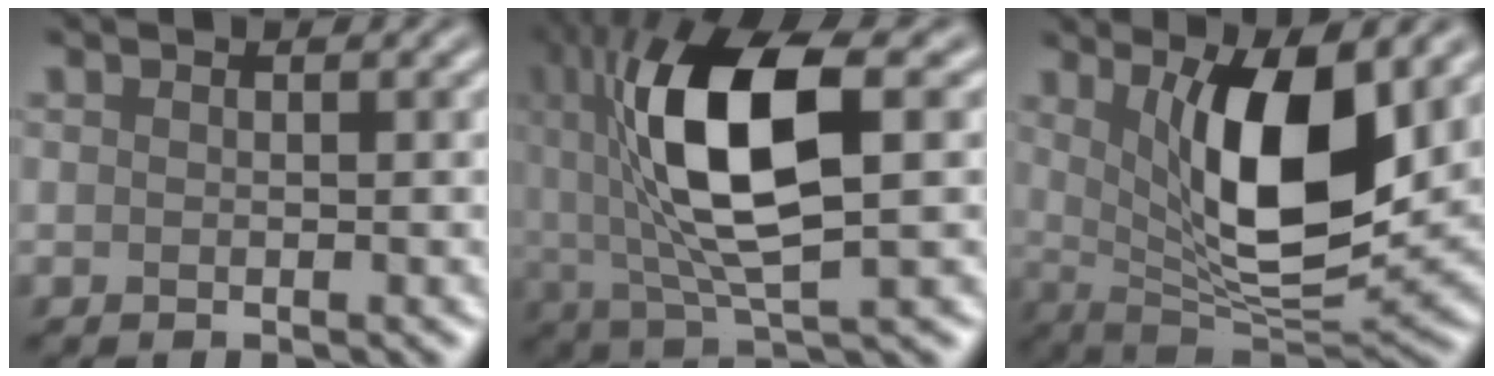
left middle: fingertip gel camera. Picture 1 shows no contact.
{"total": 11.4, "force": [1.9, 3.7, 10.6], "torque": [-0.202, 0.012, 0.036]}
{"total": 10.4, "force": [3.0, 3.6, 9.3], "torque": [-0.149, -0.020, 0.056]}